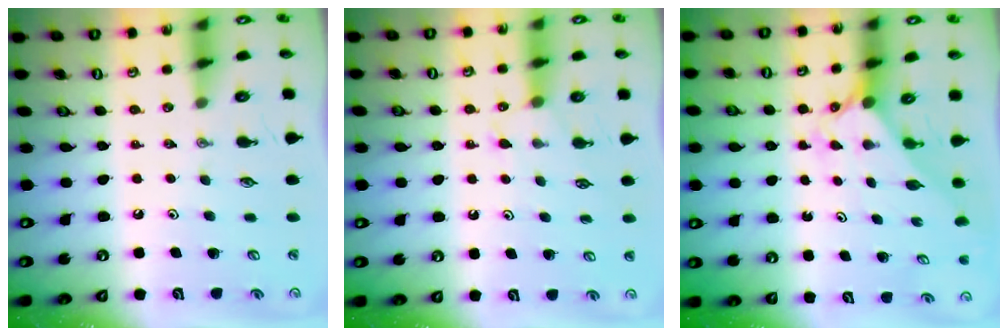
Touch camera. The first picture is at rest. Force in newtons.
{"total": 4.9, "press": 4.9, "slide": 0.6}
{"total": 1.5, "press": 1.5, "slide": 0.1}